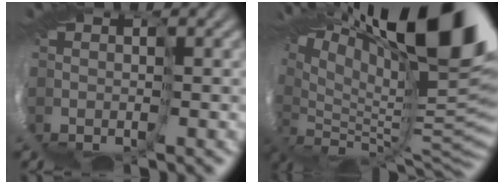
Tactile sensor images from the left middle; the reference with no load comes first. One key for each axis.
{"total": 14.3, "fx": 11.1, "fy": -0.2, "fz": 9.1, "tx": -0.164, "ty": 0.026, "tz": 0.215}